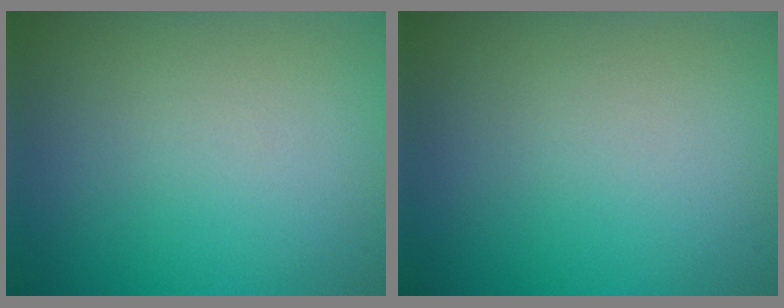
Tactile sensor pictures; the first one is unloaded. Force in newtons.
{"total": 0.0}